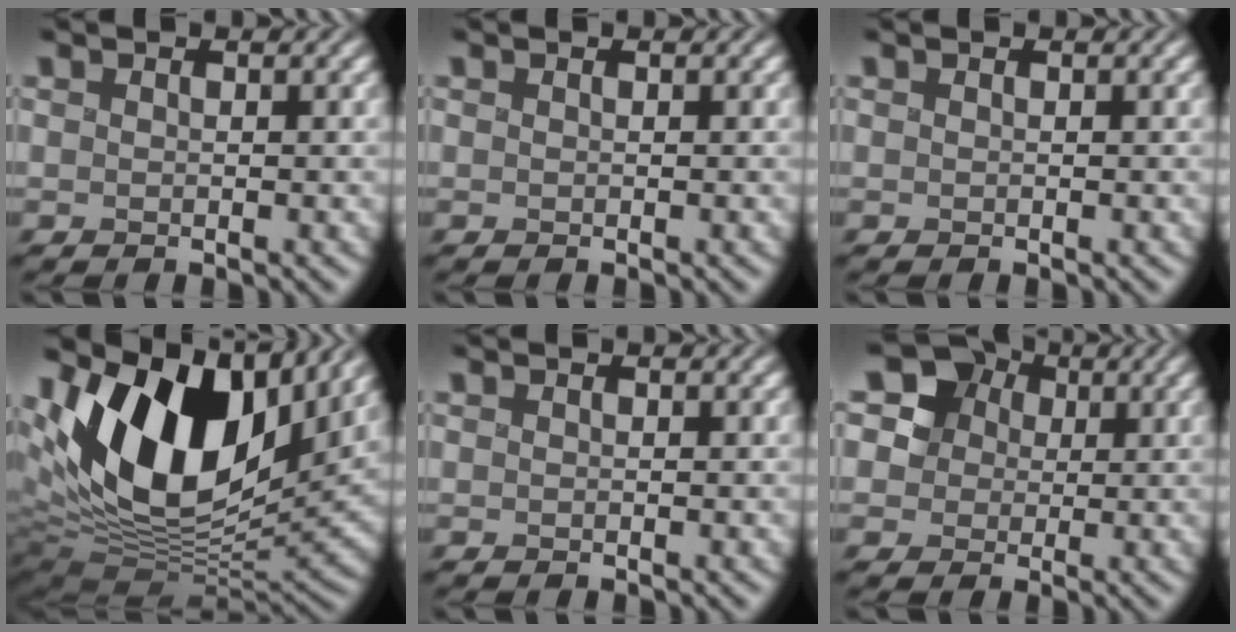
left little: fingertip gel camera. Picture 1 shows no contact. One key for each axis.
{"total": 0.0}
{"total": 0.0}
{"total": 15.4, "fx": 4.9, "fy": 8.9, "fz": 11.6, "tx": -0.204, "ty": 0.015, "tz": 0.082}
{"total": 0.0}
{"total": 9.9, "fx": 4.3, "fy": 8.1, "fz": 3.9, "tx": -0.102, "ty": 0.027, "tz": 0.063}